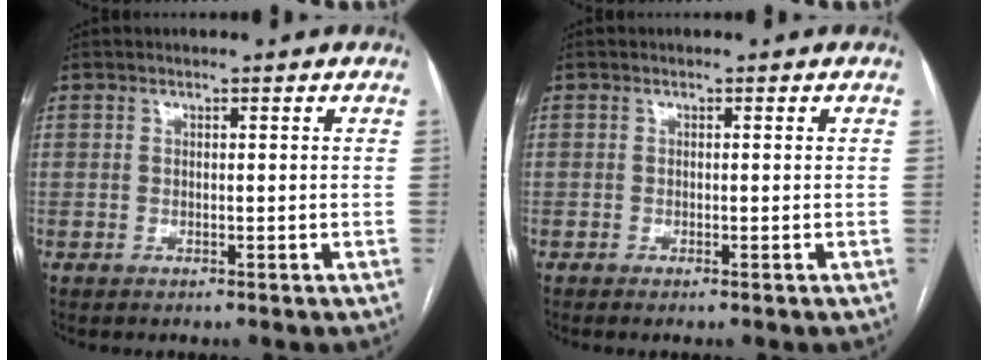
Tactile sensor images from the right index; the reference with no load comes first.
{"total": 0.6, "force": [-0.4, -0.1, 0.4], "torque": [-0.010, -0.001, -0.007]}